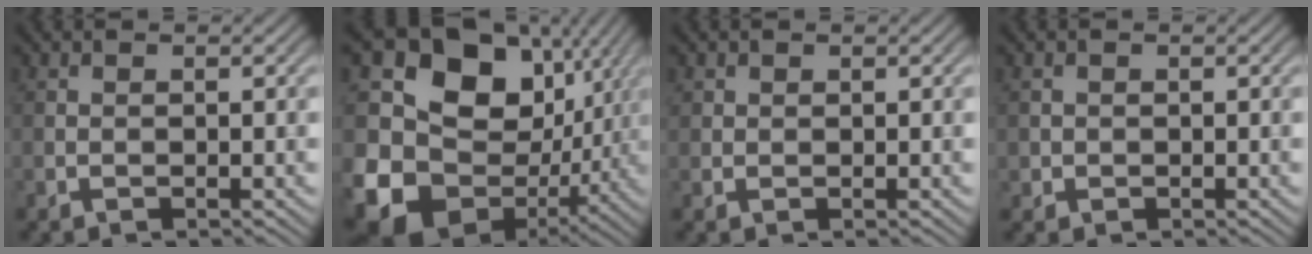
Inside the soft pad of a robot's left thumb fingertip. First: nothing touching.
{"total": 19.8, "force": [-0.1, 16.6, 10.8], "torque": [-0.242, -0.047, 0.022]}
{"total": 1.0, "force": [0.6, 0.8, 0.2], "torque": [-0.002, -0.003, 0.012]}
{"total": 1.2, "force": [0.0, 1.2, 0.1], "torque": [0.000, -0.006, -0.002]}